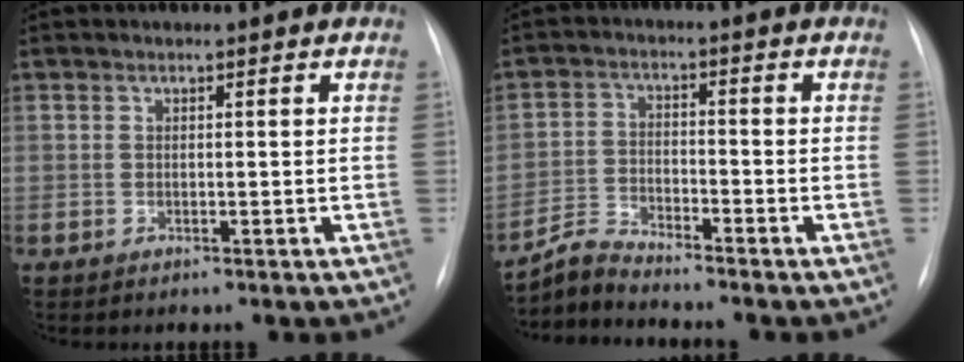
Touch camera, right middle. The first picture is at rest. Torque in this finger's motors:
{"motor_torque": [-0.22, -0.06, -0.02, -0.01]}